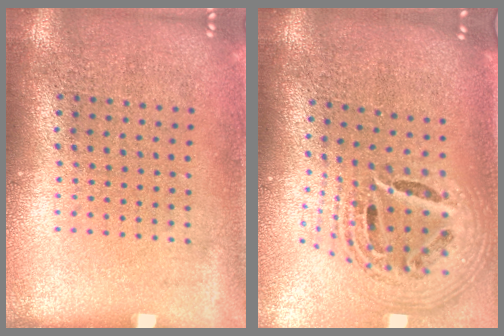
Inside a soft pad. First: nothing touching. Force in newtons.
{"total": 2.7, "press": 1.9, "slide": 1.9}